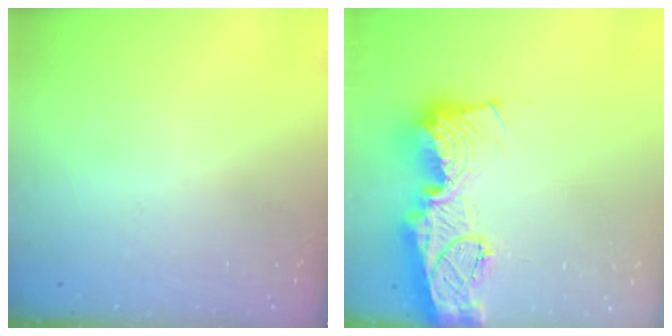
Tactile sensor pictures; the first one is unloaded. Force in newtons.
{"total": 19.6, "press": 19.5, "slide": 1.9}